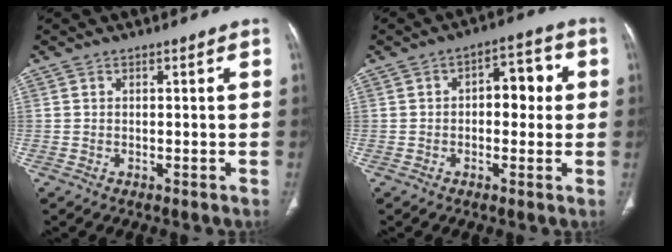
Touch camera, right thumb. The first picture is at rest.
{"total": 7.4, "force": [0.6, 4.4, 5.9], "torque": [-0.049, 0.023, 0.002]}